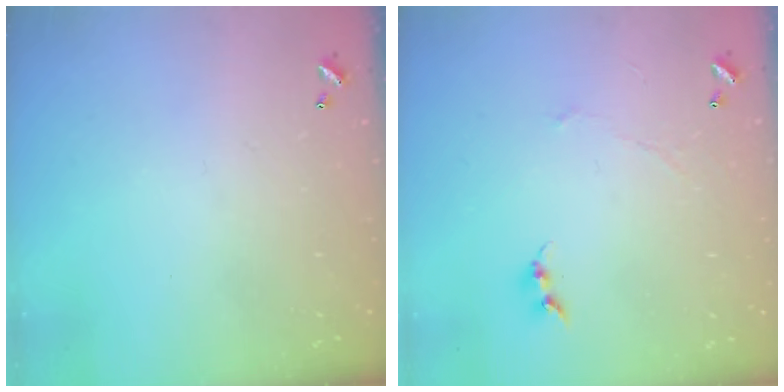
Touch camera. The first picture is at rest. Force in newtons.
{"total": 0.7, "press": 0.4, "slide": 0.6}